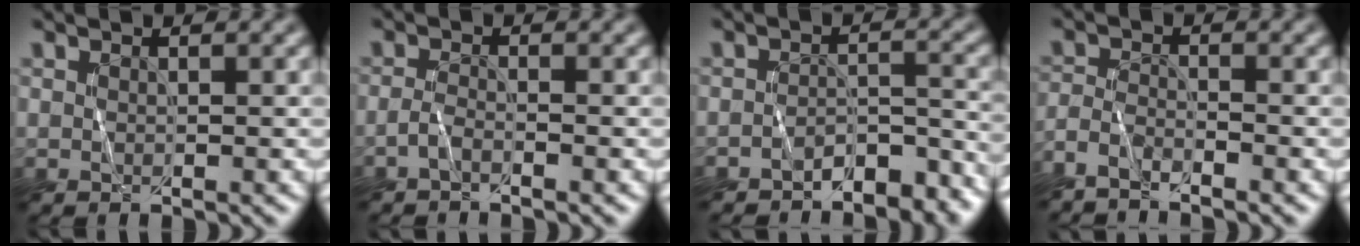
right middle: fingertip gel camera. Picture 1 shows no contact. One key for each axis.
{"total": 1.1, "fx": -1.1, "fy": 0.1, "fz": 0.2, "tx": -0.007, "ty": 0.003, "tz": -0.023}
{"total": 3.7, "fx": -3.3, "fy": 1.2, "fz": 0.9, "tx": -0.006, "ty": 0.006, "tz": -0.051}
{"total": 2.7, "fx": -2.7, "fy": 0.1, "fz": 0.5, "tx": -0.017, "ty": -0.007, "tz": -0.064}